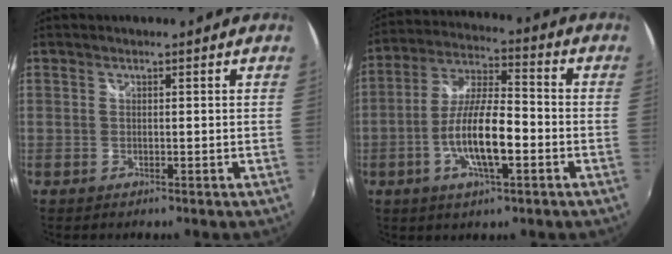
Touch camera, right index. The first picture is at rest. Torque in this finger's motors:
{"motor_torque": [1.77, -0.37, 1.00, 0.21]}